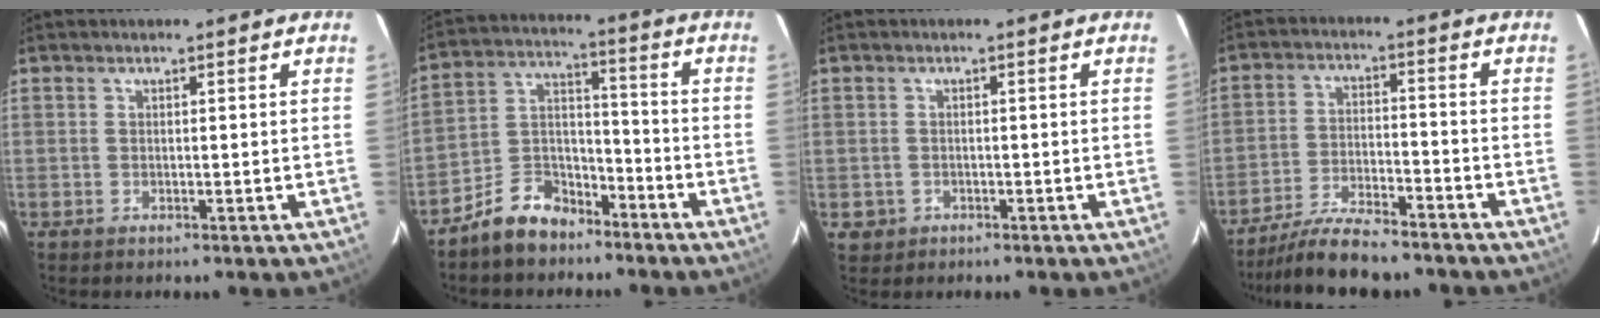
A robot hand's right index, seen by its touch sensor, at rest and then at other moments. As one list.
[{"total": 9.9, "force": [-7.2, 5.7, 3.7], "torque": [-0.083, 0.043, -0.123]}, {"total": 2.7, "force": [-0.7, 2.6, 0.4], "torque": [-0.014, 0.002, -0.006]}, {"total": 12.9, "force": [-11.3, 2.7, 5.5], "torque": [-0.129, -0.016, -0.193]}]